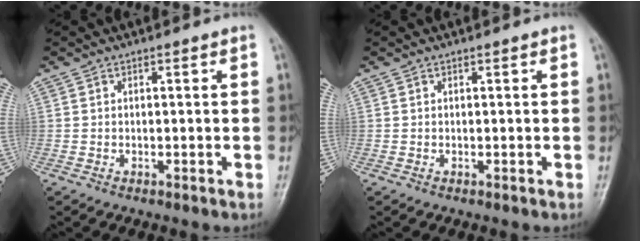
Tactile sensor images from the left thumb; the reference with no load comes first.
{"total": 0.0}